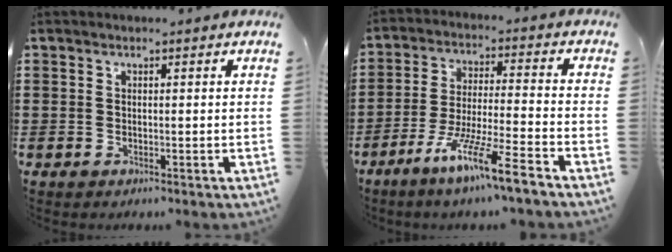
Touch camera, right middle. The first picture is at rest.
{"total": 10.1, "force": [-7.8, -0.1, 6.5], "torque": [-0.135, -0.011, -0.152]}